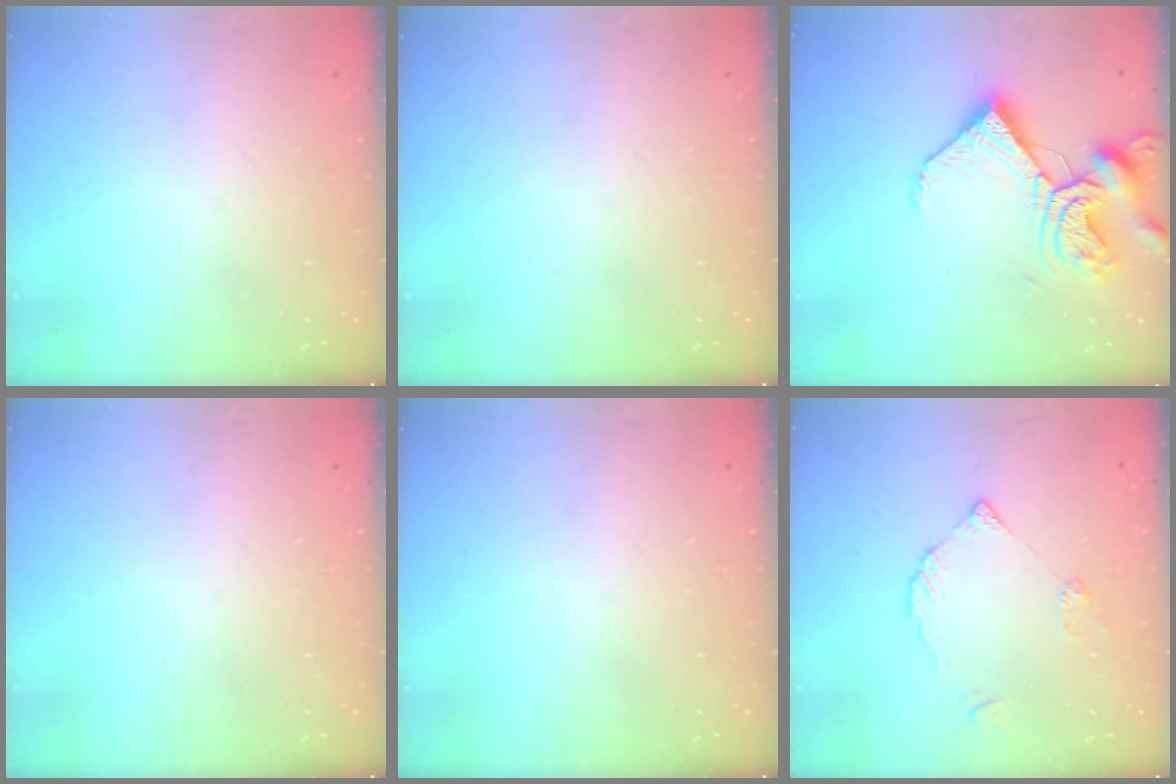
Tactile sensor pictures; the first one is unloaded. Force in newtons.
{"total": 0.0}
{"total": 12.6, "press": 12.5, "slide": 1.6}
{"total": 0.0}
{"total": 0.0}
{"total": 4.0, "press": 4.0, "slide": 0.4}